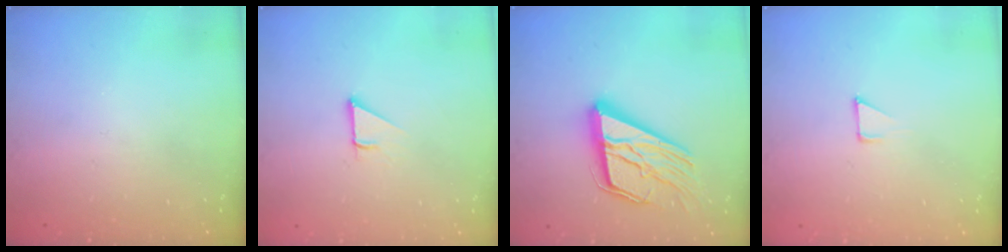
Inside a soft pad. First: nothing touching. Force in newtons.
{"total": 1.6, "press": 1.6, "slide": 0.2}
{"total": 20.2, "press": 20.0, "slide": 2.6}
{"total": 4.8, "press": 4.8, "slide": 0.2}